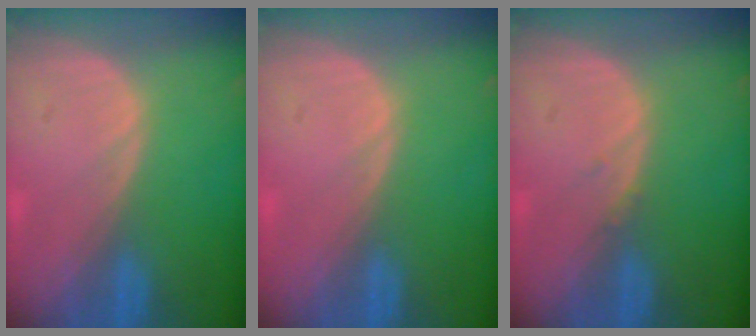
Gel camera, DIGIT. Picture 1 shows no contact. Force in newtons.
{"total": 0.0}
{"total": 0.6, "press": 0.5, "slide": 0.1}